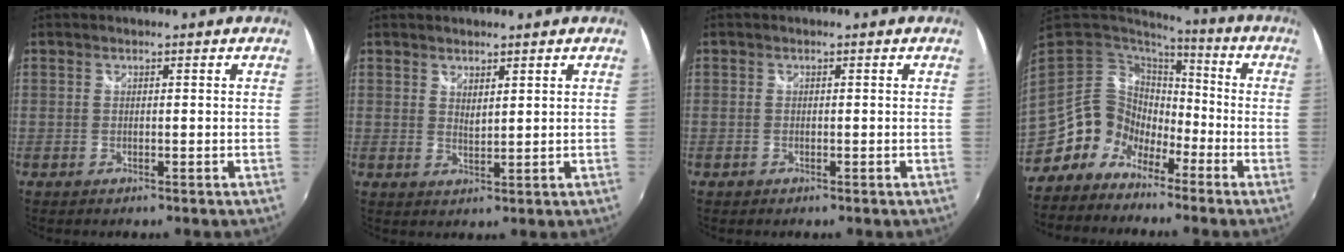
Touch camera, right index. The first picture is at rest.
{"total": 2.3, "force": [1.8, 0.7, 1.2], "torque": [-0.018, -0.002, 0.031]}
{"total": 0.5, "force": [-0.2, 0.5, 0.1], "torque": [0.000, -0.003, -0.006]}
{"total": 11.1, "force": [-6.7, 8.4, 2.7], "torque": [-0.059, 0.031, -0.127]}